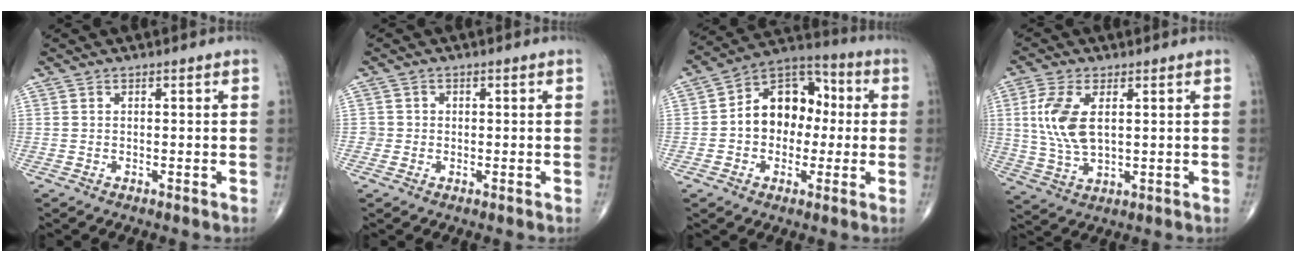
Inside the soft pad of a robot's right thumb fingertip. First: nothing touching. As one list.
[{"total": 1.7, "force": [-0.2, 1.7, -0.1], "torque": [0.015, 0.008, -0.009]}, {"total": 13.9, "force": [0.2, 10.3, 9.3], "torque": [-0.104, 0.039, -0.008]}, {"total": 9.6, "force": [2.0, 4.9, 8.0], "torque": [-0.177, -0.006, 0.043]}]